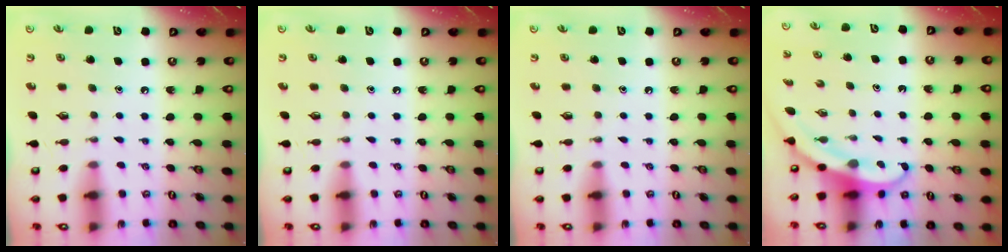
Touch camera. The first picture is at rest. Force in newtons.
{"total": 0.0}
{"total": 0.0}
{"total": 3.5, "press": 3.5, "slide": 0.1}